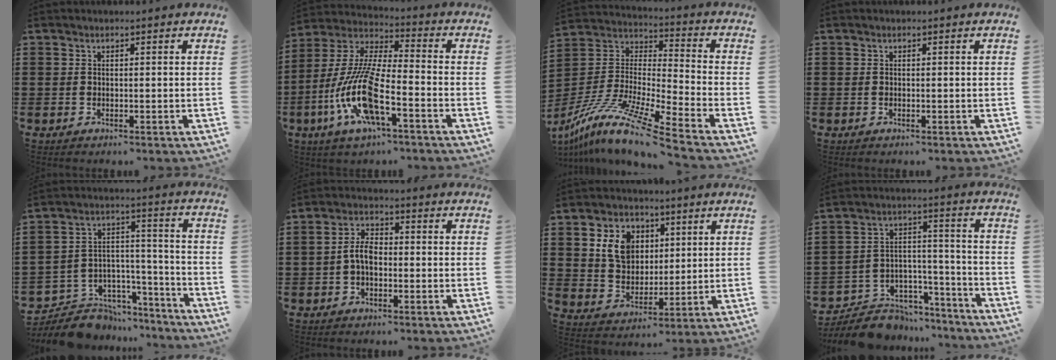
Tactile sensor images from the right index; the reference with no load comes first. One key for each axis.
{"total": 13.1, "fx": -6.2, "fy": 3.1, "fz": 11.1, "tx": -0.265, "ty": -0.020, "tz": -0.129}
{"total": 11.9, "fx": -9.9, "fy": -0.5, "fz": 6.6, "tx": -0.141, "ty": -0.010, "tz": -0.200}
{"total": 0.0}
{"total": 8.0, "fx": -6.6, "fy": 4.5, "fz": 1.2, "tx": -0.031, "ty": 0.019, "tz": -0.121}
{"total": 4.4, "fx": -0.9, "fy": 2.4, "fz": 3.6, "tx": -0.080, "ty": 0.002, "tz": -0.022}
{"total": 7.6, "fx": 2.8, "fy": 6.0, "fz": 3.7, "tx": -0.083, "ty": 0.015, "tz": 0.049}
{"total": 7.8, "fx": -6.8, "fy": 3.7, "fz": 1.4, "tx": -0.031, "ty": 0.028, "tz": -0.128}